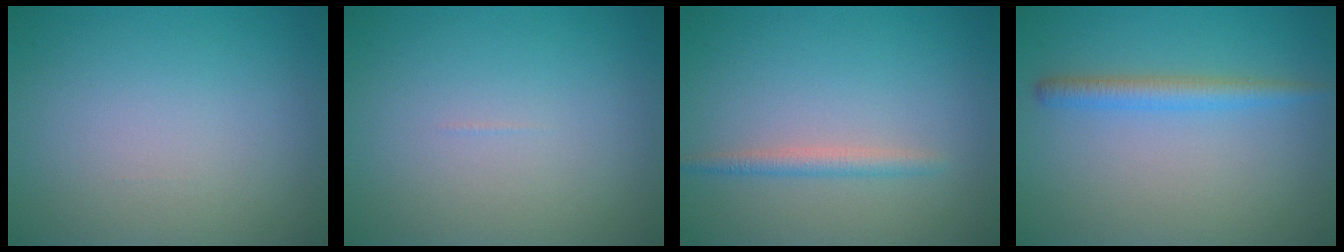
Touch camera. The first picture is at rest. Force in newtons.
{"total": 0.0}
{"total": 1.5, "press": 1.5, "slide": 0.0}
{"total": 2.3, "press": 2.3, "slide": 0.1}